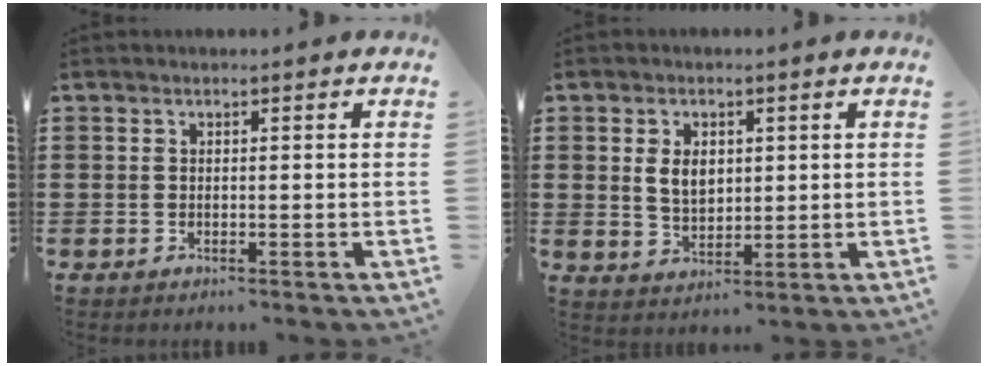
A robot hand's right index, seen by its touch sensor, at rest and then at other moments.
{"total": 4.4, "force": [0.9, 3.0, 3.2], "torque": [-0.062, 0.008, 0.013]}